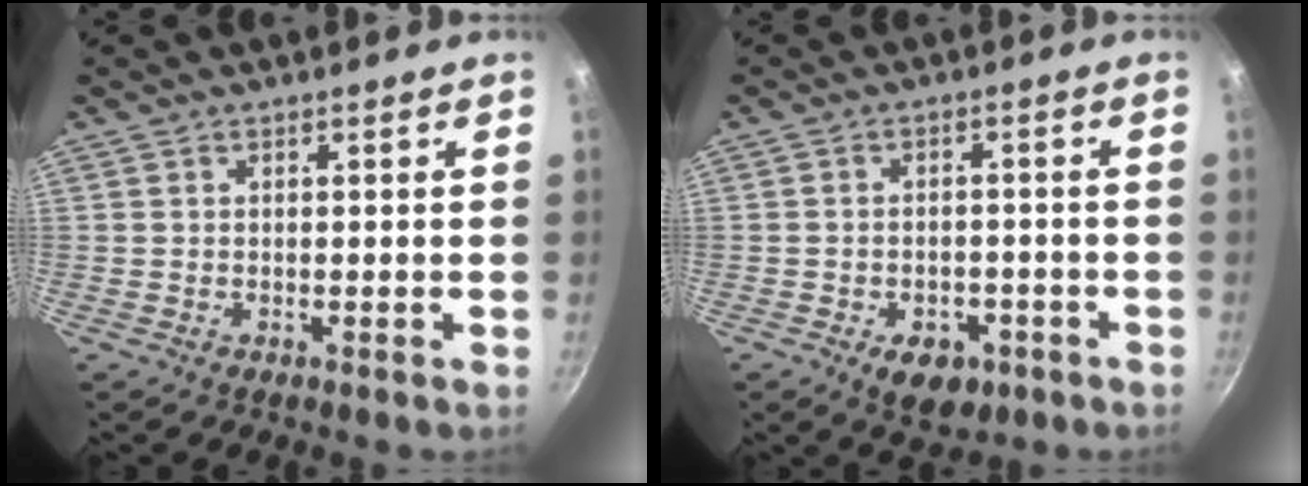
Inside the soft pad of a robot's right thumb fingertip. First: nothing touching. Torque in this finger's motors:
{"motor_torque": [-0.20, 0.26, -0.30, -0.06, 0.07]}